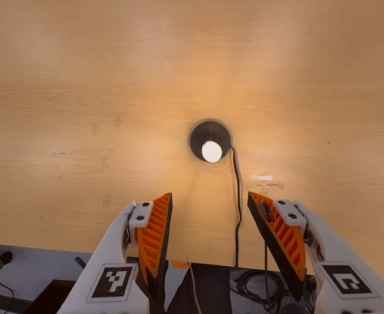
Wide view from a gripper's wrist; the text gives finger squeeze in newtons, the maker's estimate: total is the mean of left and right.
{"total": 0.0}